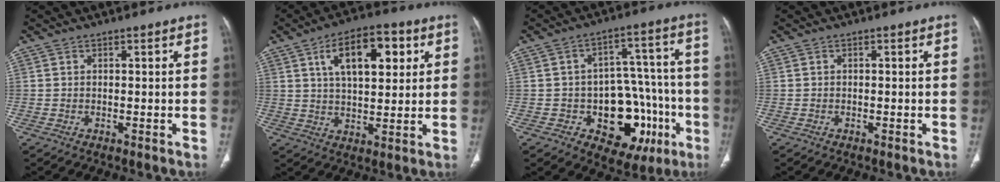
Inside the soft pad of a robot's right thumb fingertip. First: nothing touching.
{"total": 13.6, "force": [5.0, 6.6, 10.8], "torque": [-0.145, -0.005, 0.081]}
{"total": 17.9, "force": [-5.9, 11.4, 12.4], "torque": [-0.103, 0.048, -0.068]}
{"total": 0.0}